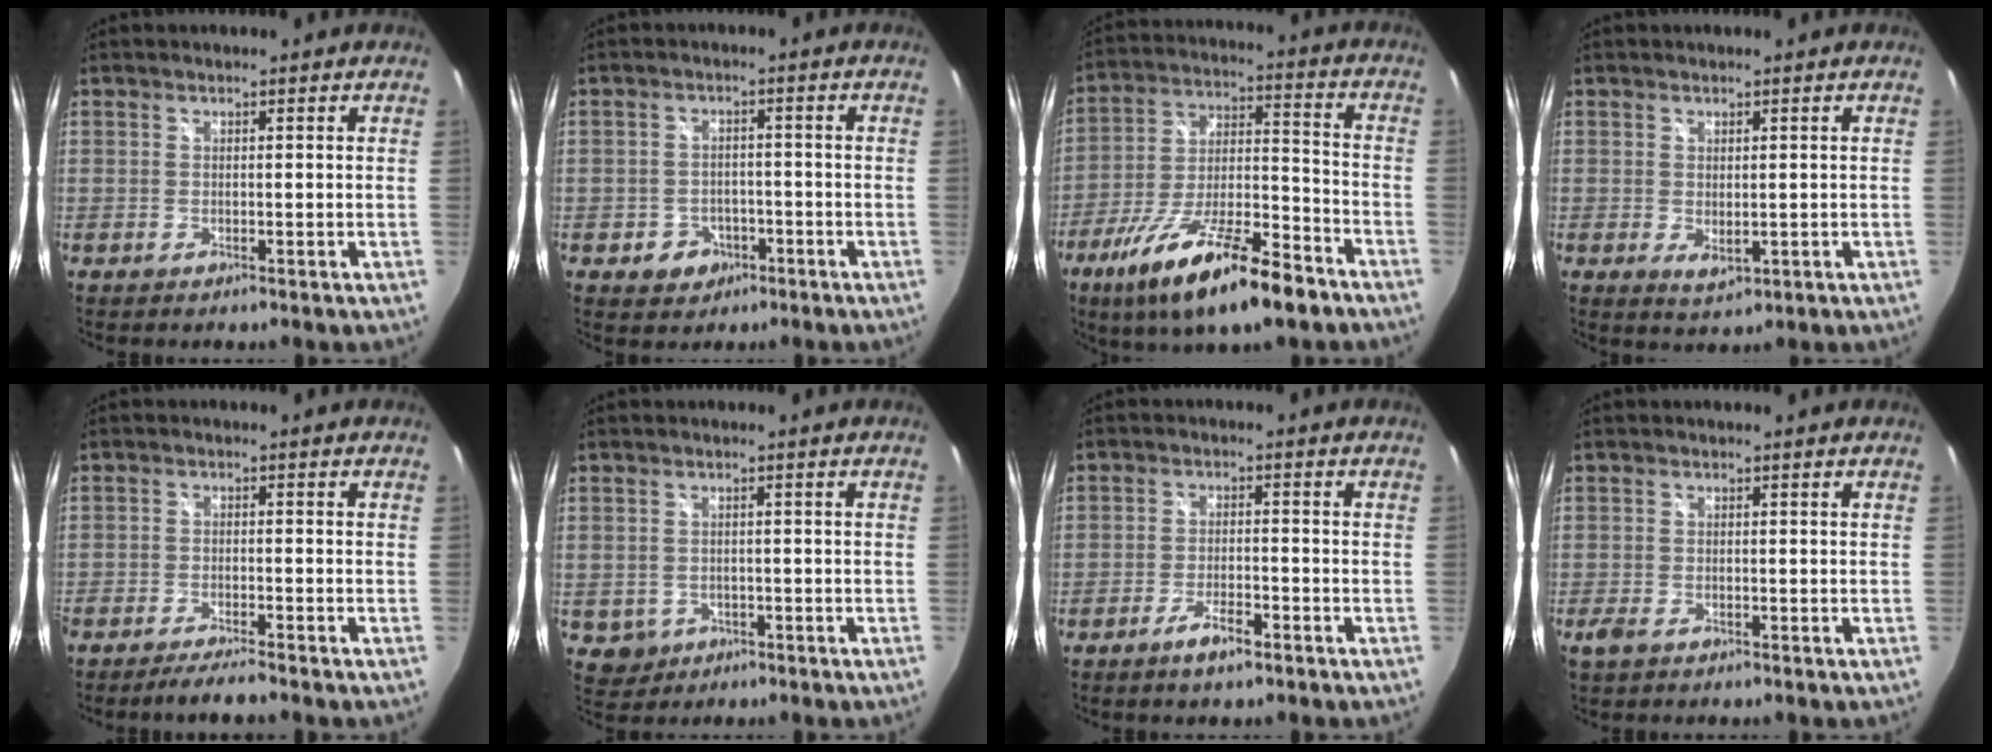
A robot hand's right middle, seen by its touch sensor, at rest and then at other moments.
{"total": 4.9, "force": [-2.4, 4.1, 1.3], "torque": [-0.038, 0.008, -0.025]}
{"total": 20.3, "force": [-13.1, 5.3, 14.6], "torque": [-0.272, -0.035, -0.221]}
{"total": 2.7, "force": [-0.2, 1.6, 2.1], "torque": [-0.035, -0.009, 0.000]}
{"total": 4.8, "force": [-4.3, 0.1, 2.2], "torque": [-0.059, -0.004, -0.075]}
{"total": 3.5, "force": [-1.1, 3.2, 0.9], "torque": [-0.028, 0.000, -0.006]}
{"total": 4.5, "force": [-3.2, 1.2, 3.0], "torque": [-0.071, -0.005, -0.055]}
{"total": 2.2, "force": [-1.4, 1.1, 1.2], "torque": [-0.027, -0.006, -0.028]}